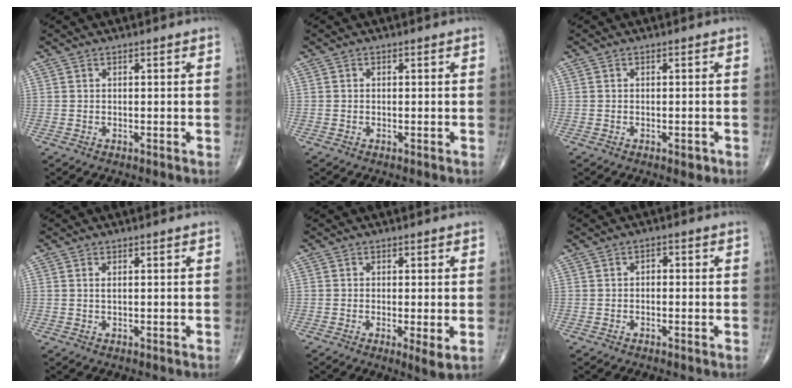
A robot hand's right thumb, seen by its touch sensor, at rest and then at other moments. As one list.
[{"total": 0.0}, {"total": 1.3, "force": [-0.7, 0.7, 0.9], "torque": [-0.009, 0.000, -0.010]}, {"total": 0.7, "force": [0.2, 0.2, 0.6], "torque": [-0.016, 0.001, 0.005]}, {"total": 3.3, "force": [-0.4, 0.6, 3.2], "torque": [-0.059, -0.015, -0.011]}, {"total": 1.3, "force": [-0.1, 0.9, 0.9], "torque": [-0.004, 0.005, -0.006]}]